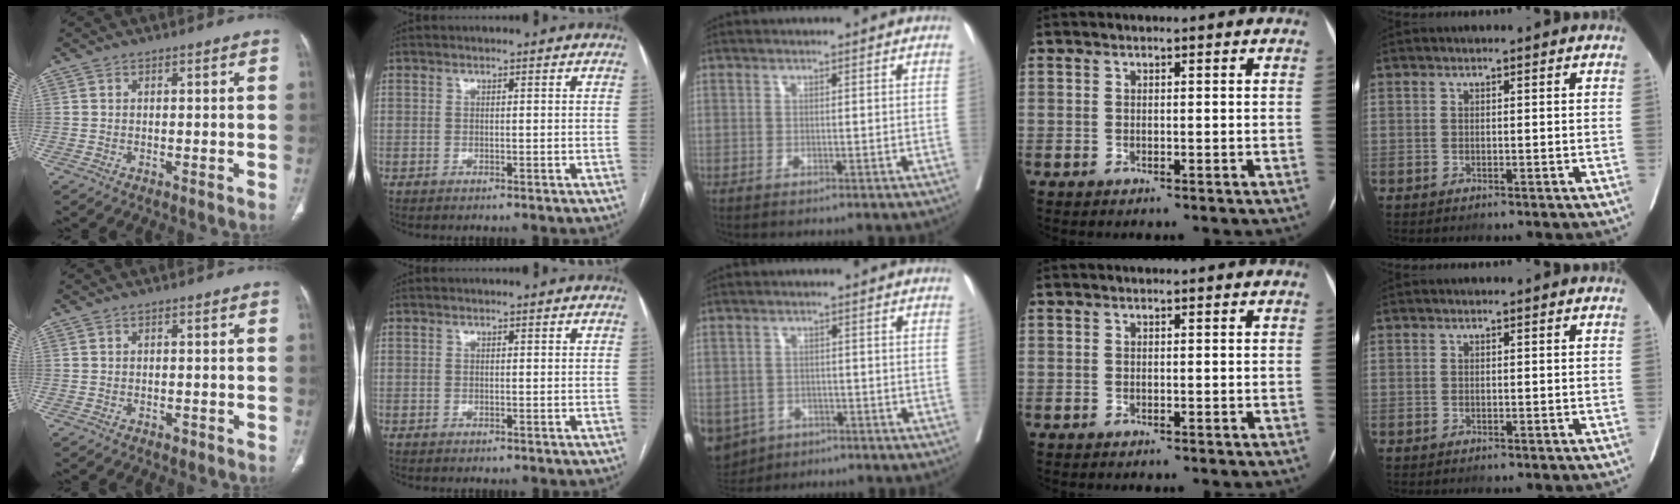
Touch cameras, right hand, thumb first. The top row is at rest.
{"thumb": {"total": 0.9, "force": [-0.5, 0.6, 0.4], "torque": [-0.005, 0.001, -0.007]}, "middle": {"total": 10.2, "force": [-5.6, 8.0, 3.0], "torque": [-0.087, -0.007, -0.076]}}